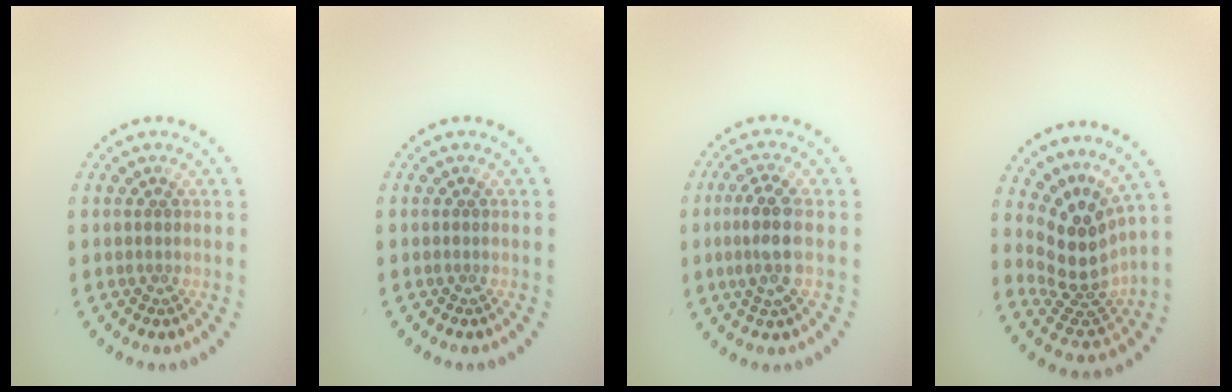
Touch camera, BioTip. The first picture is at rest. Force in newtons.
{"total": 0.0}
{"total": 3.2, "press": 2.9, "slide": 1.3}
{"total": 4.5, "press": 3.4, "slide": 2.9}